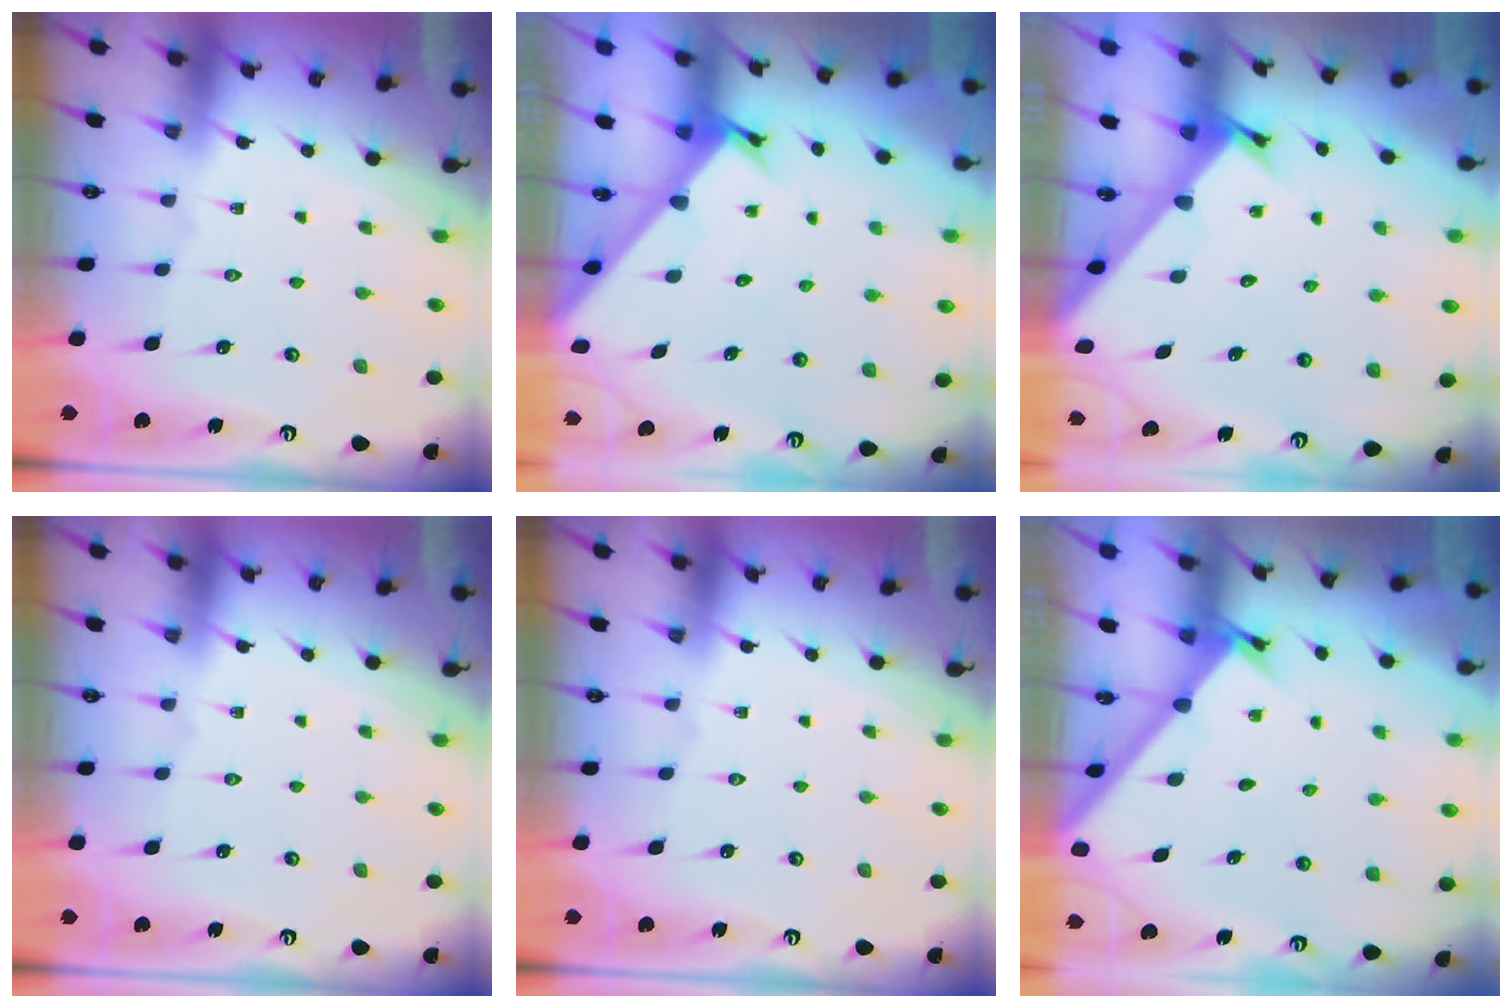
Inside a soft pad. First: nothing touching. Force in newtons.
{"total": 2.2, "press": 2.2, "slide": 0.1}
{"total": 2.4, "press": 2.4, "slide": 0.2}
{"total": 0.0}
{"total": 0.0}
{"total": 1.7, "press": 1.7, "slide": 0.2}